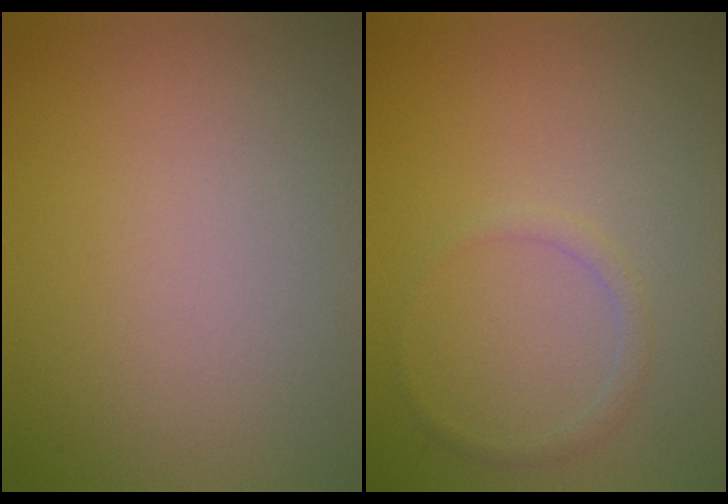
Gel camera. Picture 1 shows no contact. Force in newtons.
{"total": 0.9, "press": 0.9, "slide": 0.1}